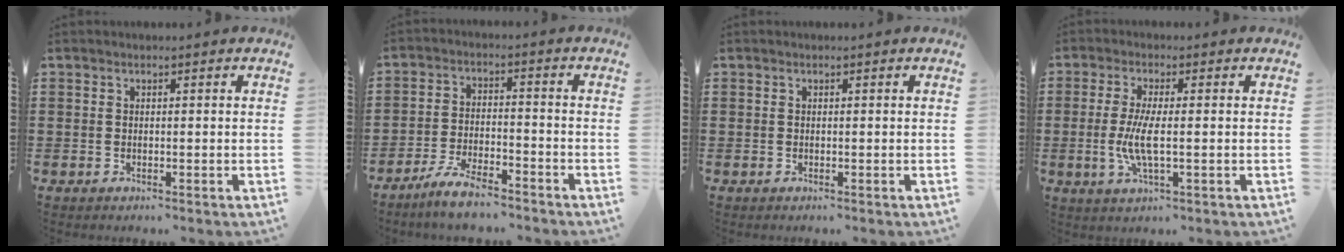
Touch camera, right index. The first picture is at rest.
{"total": 5.6, "force": [-5.1, 0.5, 2.4], "torque": [-0.059, -0.001, -0.101]}
{"total": 0.0}
{"total": 5.7, "force": [-0.8, 1.2, 5.6], "torque": [-0.126, -0.011, -0.023]}